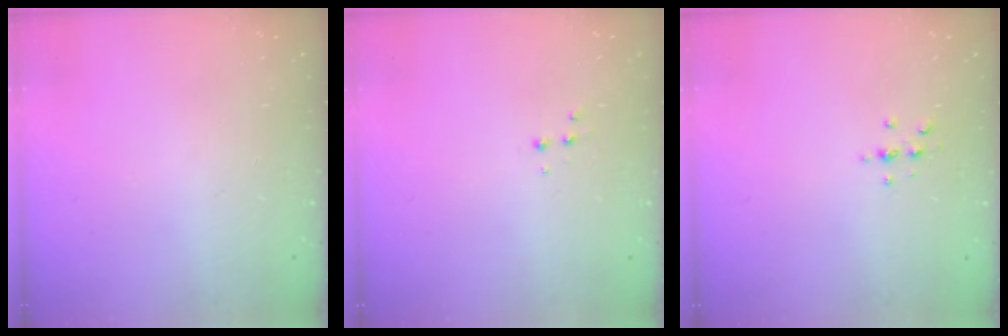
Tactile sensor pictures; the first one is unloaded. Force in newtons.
{"total": 1.9, "press": 1.9, "slide": 0.2}
{"total": 3.0, "press": 3.0, "slide": 0.3}